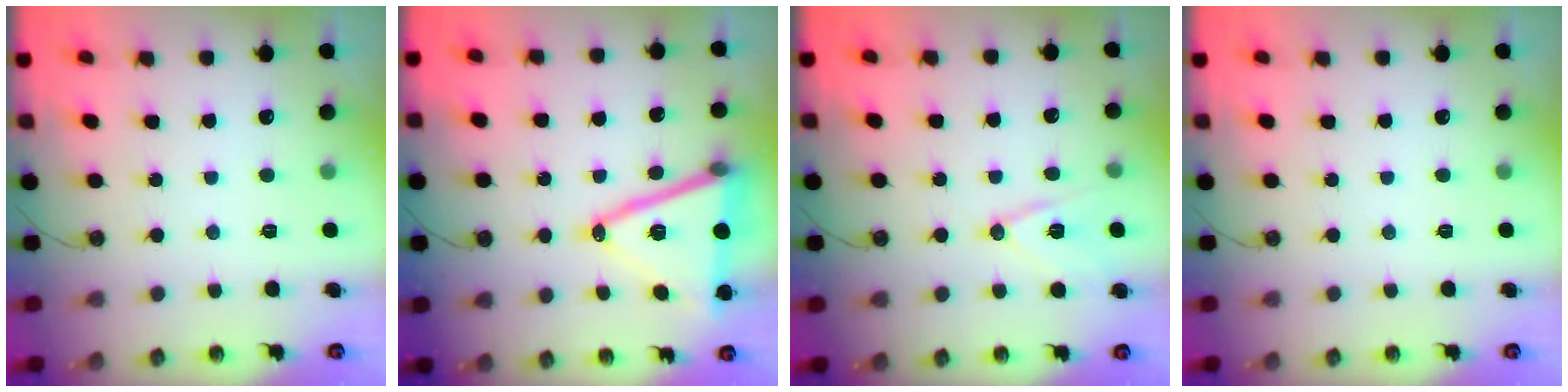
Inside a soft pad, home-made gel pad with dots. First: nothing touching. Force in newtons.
{"total": 17.8, "press": 17.4, "slide": 3.9}
{"total": 10.7, "press": 10.1, "slide": 3.4}
{"total": 0.0}